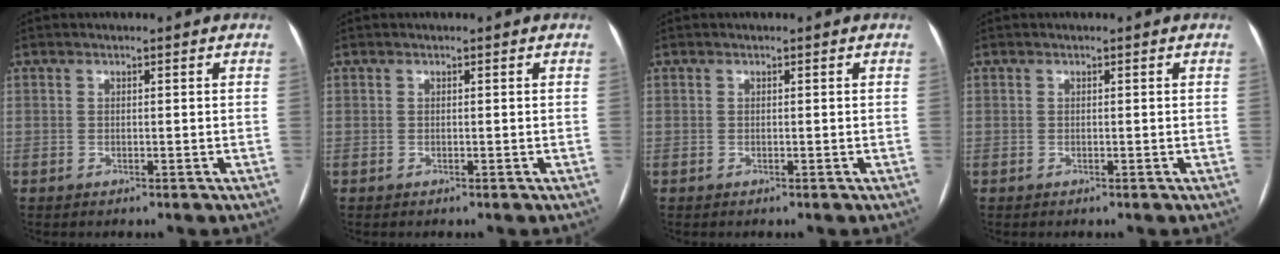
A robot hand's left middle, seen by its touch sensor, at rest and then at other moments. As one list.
[{"total": 0.0}, {"total": 0.0}, {"total": 0.0}]